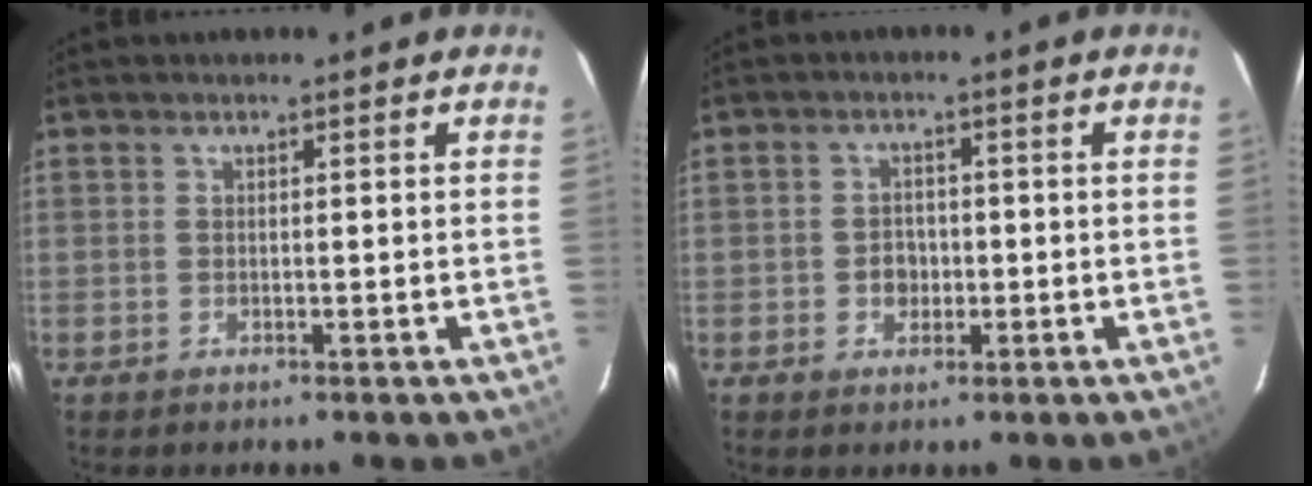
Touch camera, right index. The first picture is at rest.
{"total": 3.3, "force": [-0.8, 2.8, 1.4], "torque": [-0.028, 0.008, -0.008]}